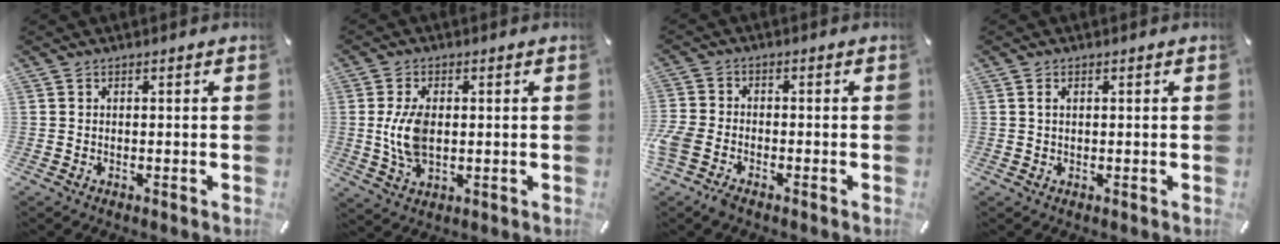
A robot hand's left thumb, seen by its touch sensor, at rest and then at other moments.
{"total": 8.4, "force": [0.5, 4.9, 6.8], "torque": [-0.154, -0.003, 0.002]}
{"total": 5.0, "force": [-3.2, 2.9, 2.6], "torque": [-0.073, 0.012, -0.067]}
{"total": 1.3, "force": [0.4, 0.9, 0.9], "torque": [-0.021, 0.004, 0.007]}